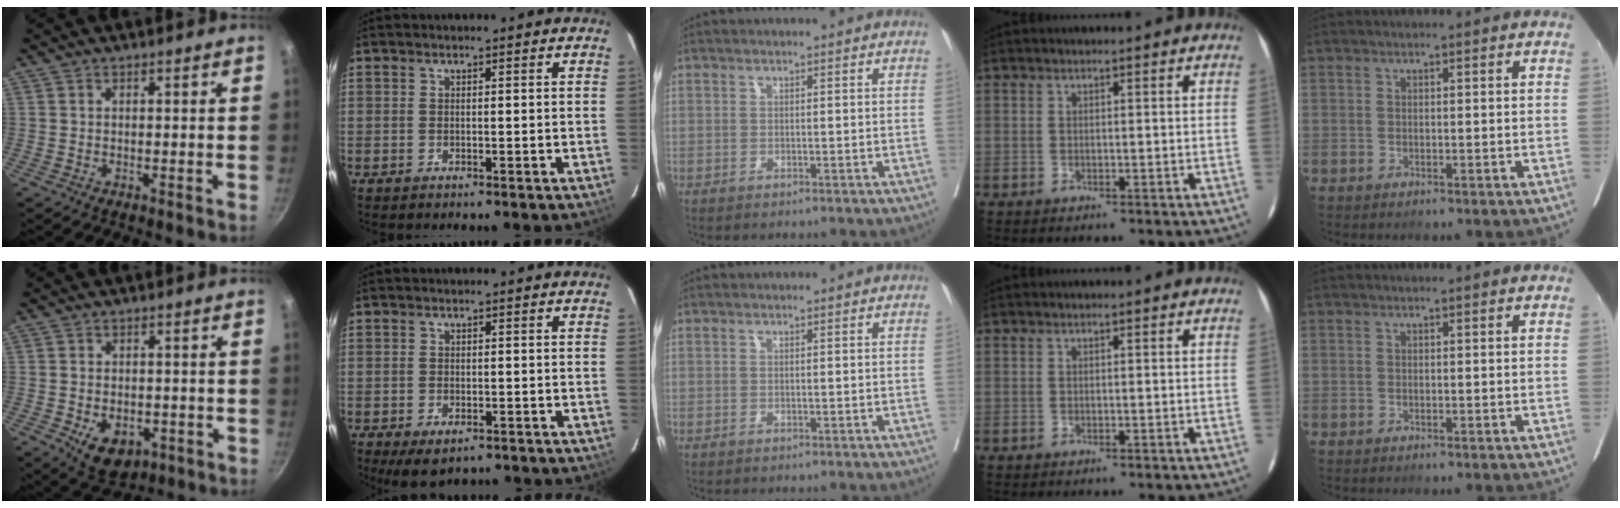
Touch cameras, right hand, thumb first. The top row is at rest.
{"thumb": {"total": 7.7, "force": [-2.7, 5.1, 5.1], "torque": [-0.066, 0.006, -0.029]}, "index": {"total": 4.4, "force": [-2.9, 2.2, 2.6], "torque": [-0.044, -0.008, -0.036]}}